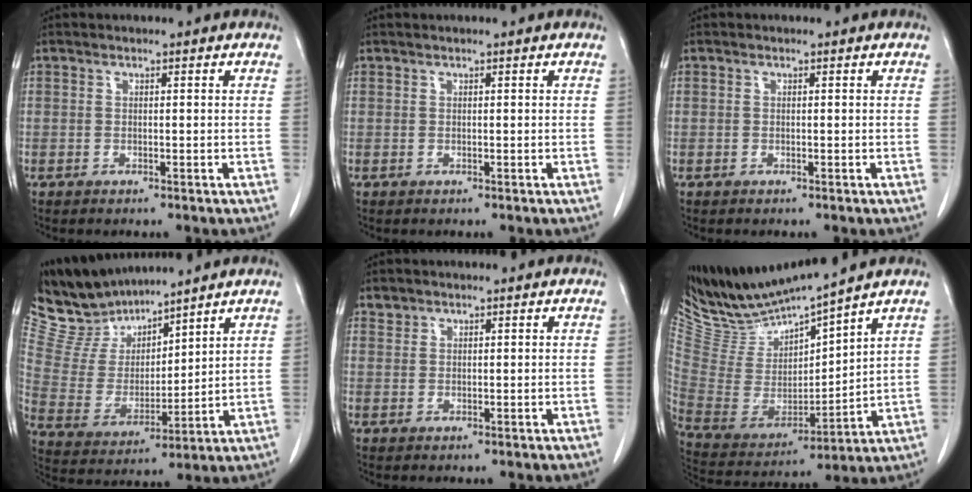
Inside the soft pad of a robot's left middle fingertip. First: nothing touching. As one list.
[{"total": 0.0}, {"total": 0.0}, {"total": 11.1, "force": [10.6, 2.5, 1.9], "torque": [-0.060, 0.009, 0.227]}, {"total": 1.0, "force": [0.8, 0.5, -0.1], "torque": [0.006, 0.004, 0.014]}, {"total": 12.4, "force": [12.0, -0.7, 3.1], "torque": [-0.071, -0.021, 0.253]}]